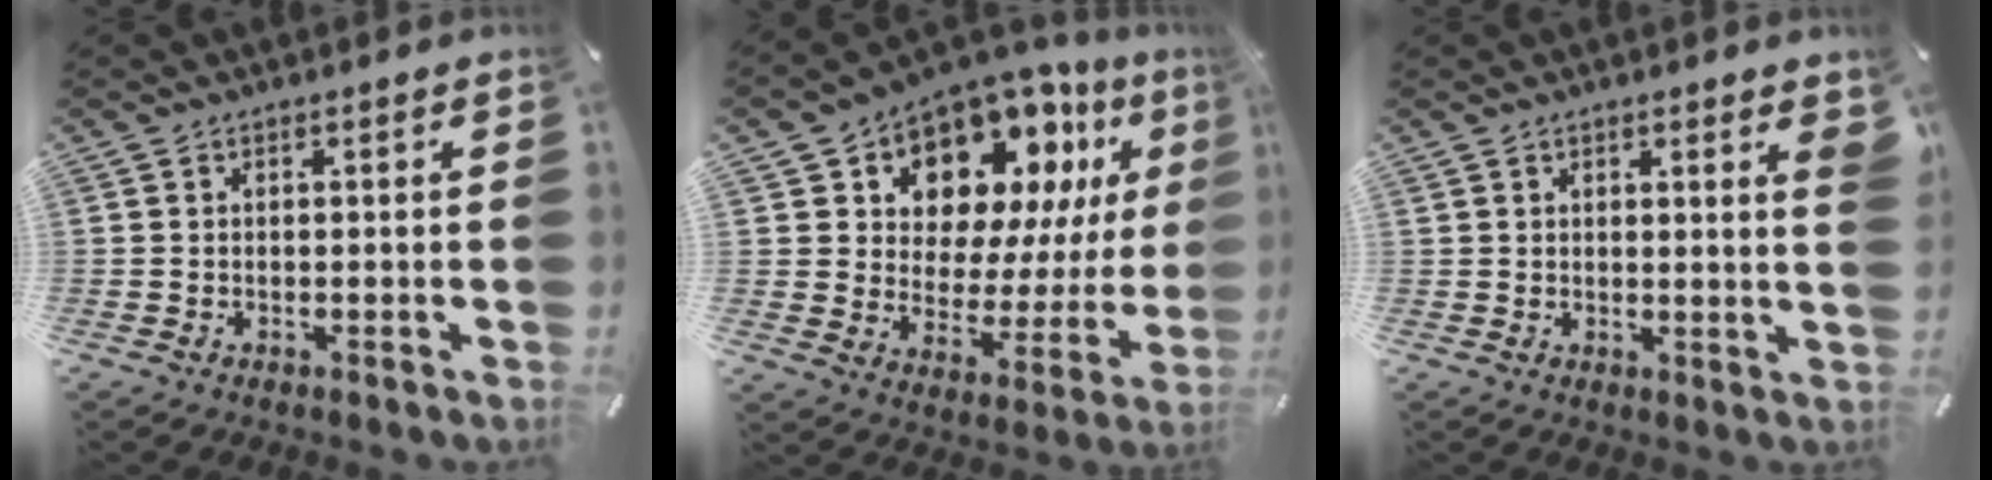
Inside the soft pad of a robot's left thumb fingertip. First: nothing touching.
{"total": 13.3, "force": [9.6, 8.1, 4.4], "torque": [-0.081, -0.086, 0.173]}
{"total": 3.1, "force": [1.9, 0.5, 2.3], "torque": [-0.027, -0.010, 0.029]}